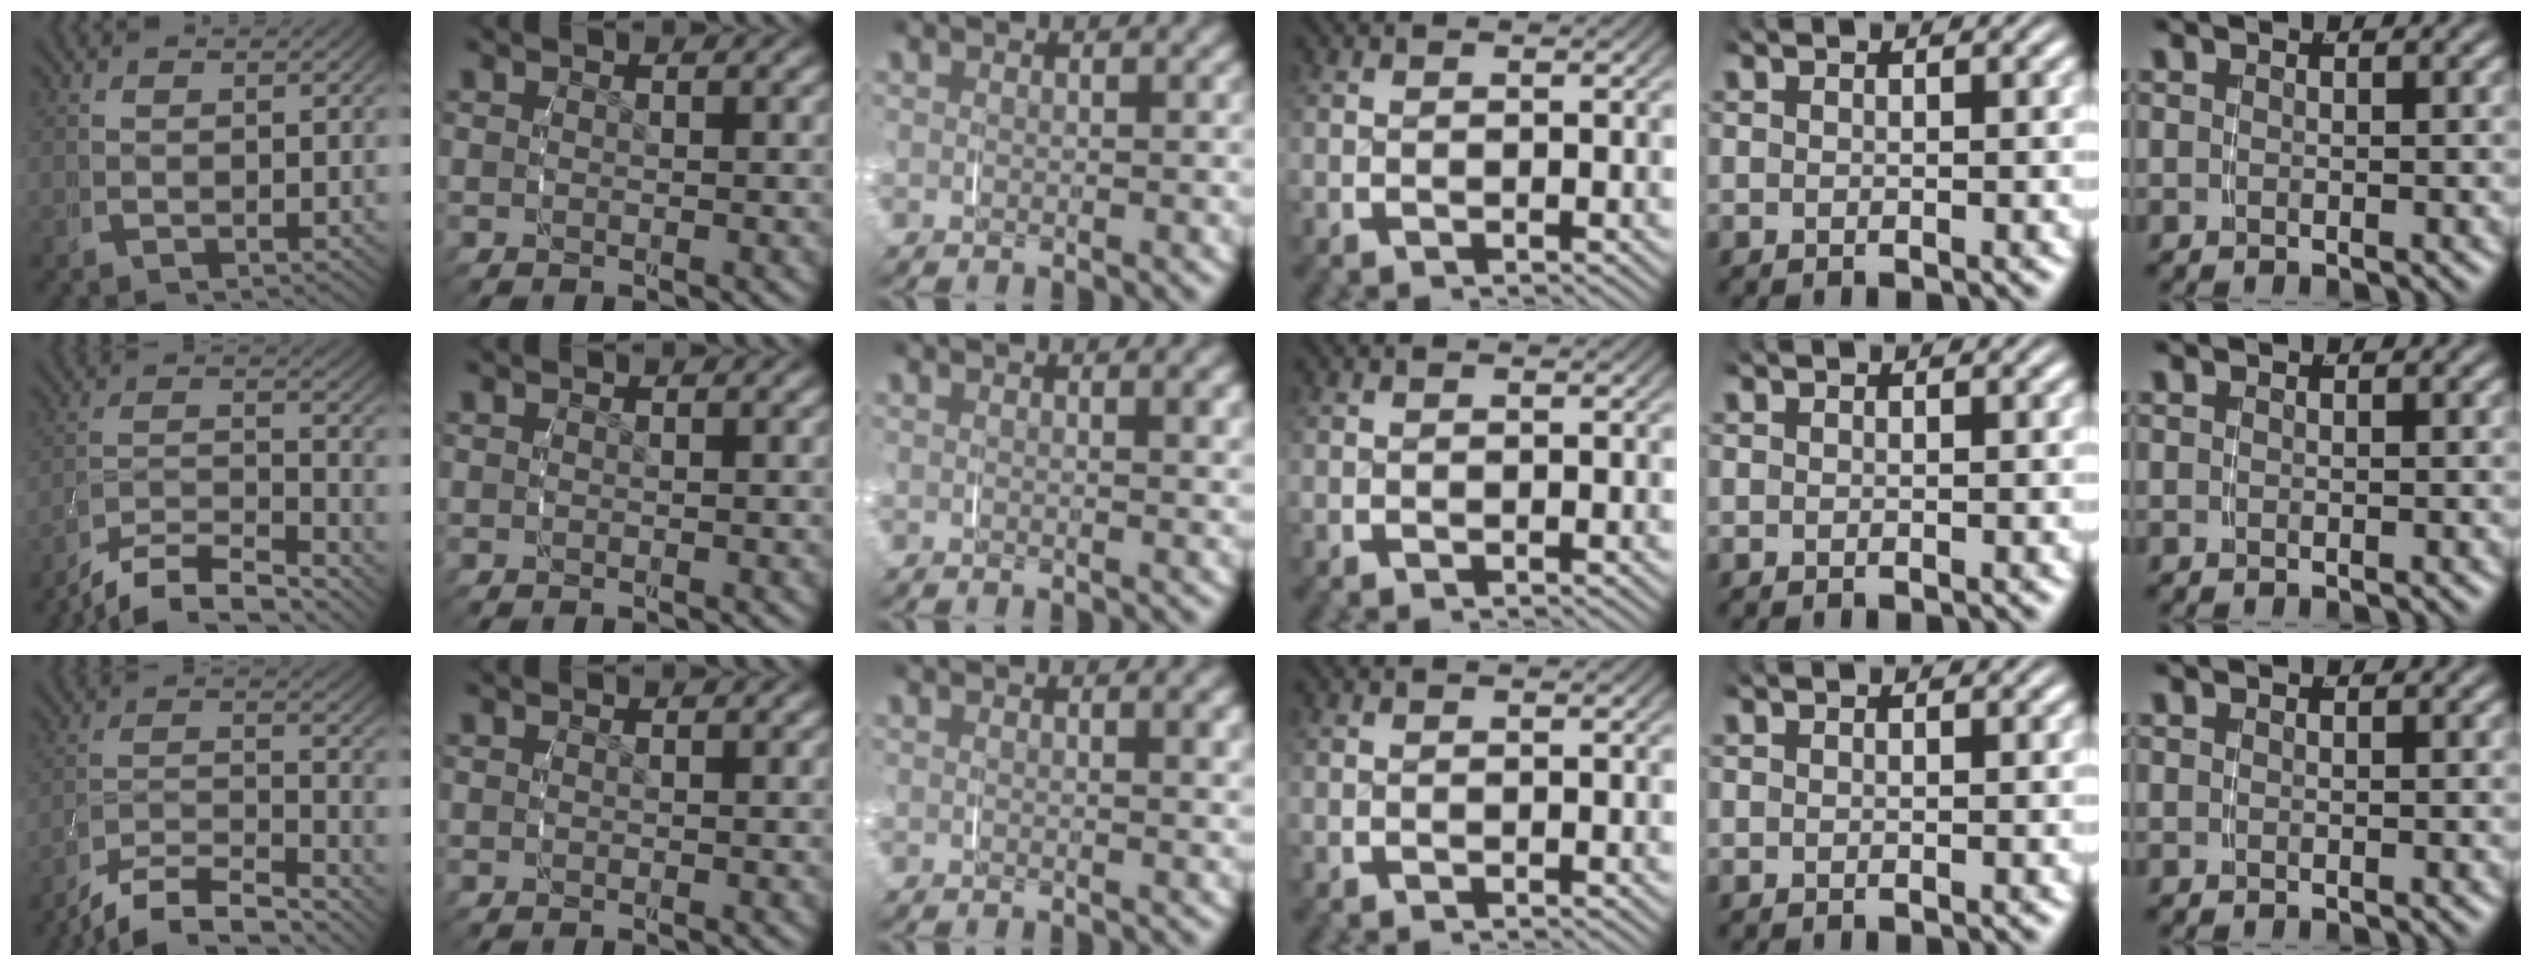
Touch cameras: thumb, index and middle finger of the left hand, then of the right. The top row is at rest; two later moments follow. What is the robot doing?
{"motion": "grasp_and_lifting", "object": "measuring cup"}